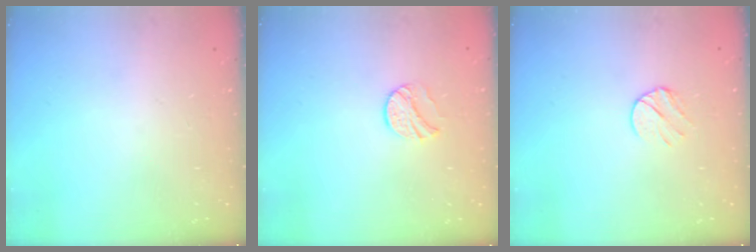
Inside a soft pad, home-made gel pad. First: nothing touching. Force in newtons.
{"total": 9.4, "press": 9.4, "slide": 0.5}
{"total": 6.9, "press": 6.9, "slide": 0.7}